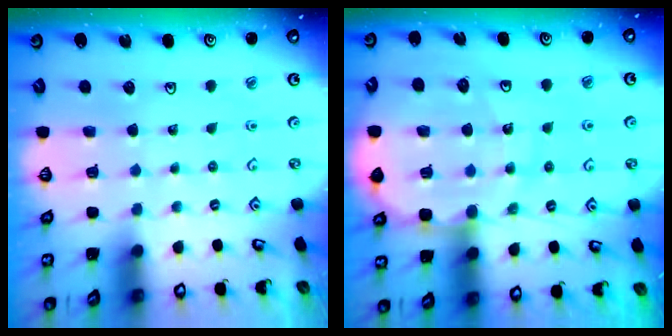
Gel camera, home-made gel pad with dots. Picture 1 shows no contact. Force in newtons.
{"total": 13.3, "press": 12.8, "slide": 3.5}